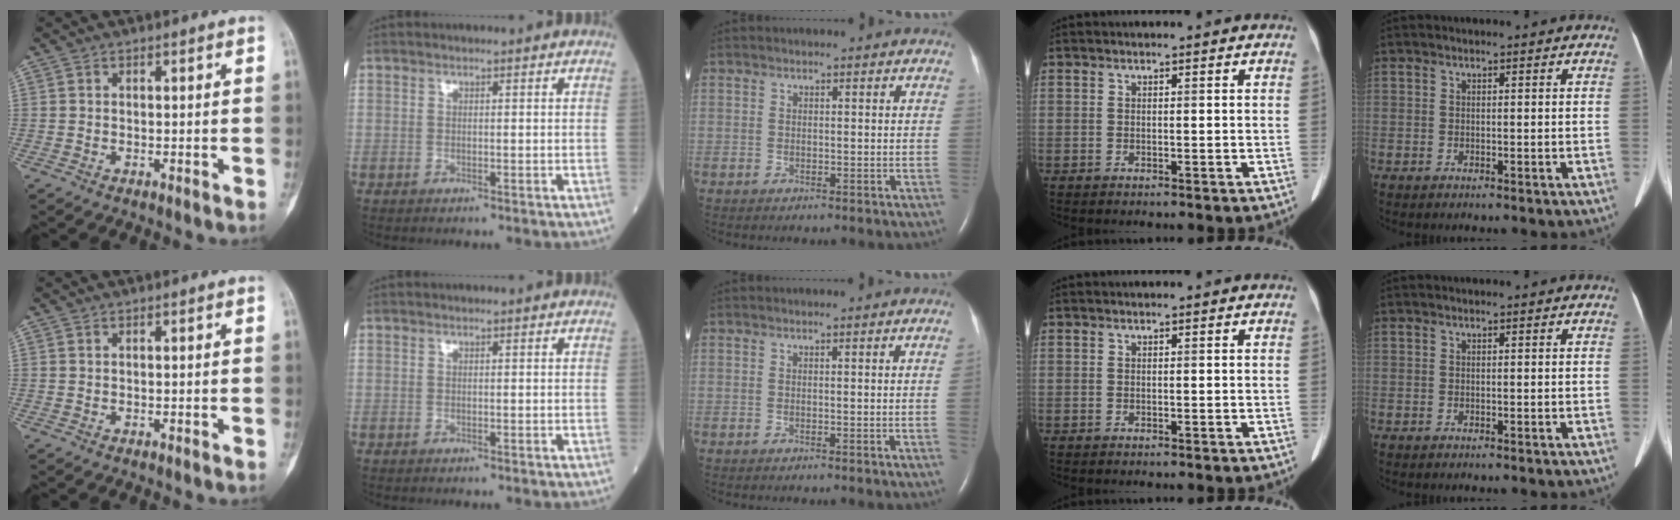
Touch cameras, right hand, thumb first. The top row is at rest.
{"middle": {"total": 1.2, "force": [-0.1, -0.5, 1.0], "torque": [-0.010, -0.001, -0.001]}}